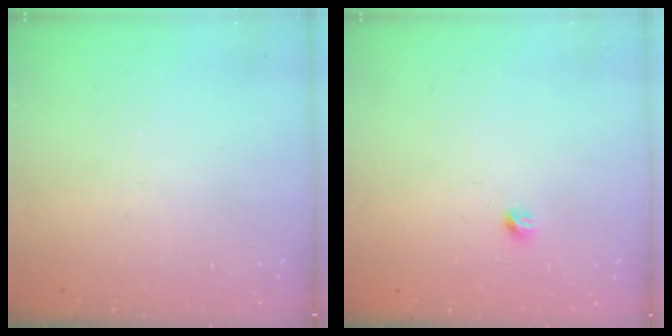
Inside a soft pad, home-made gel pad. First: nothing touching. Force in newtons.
{"total": 3.6, "press": 3.5, "slide": 0.6}